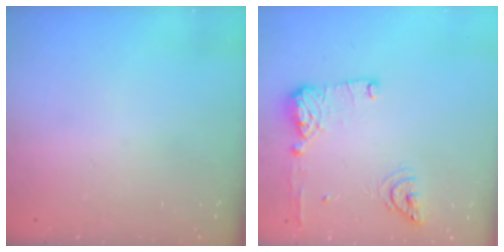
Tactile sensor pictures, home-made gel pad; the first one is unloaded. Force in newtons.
{"total": 12.7, "press": 12.4, "slide": 2.7}